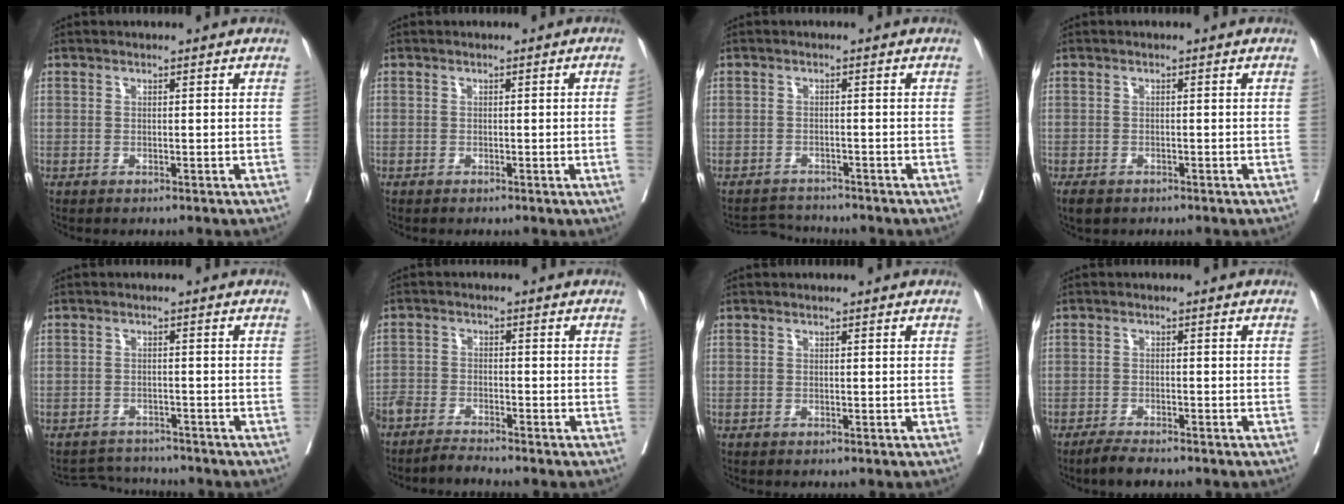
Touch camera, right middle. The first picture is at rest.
{"total": 1.5, "force": [-0.3, -0.6, 1.4], "torque": [-0.017, -0.002, -0.003]}
{"total": 3.1, "force": [-3.0, 0.2, -0.8], "torque": [0.013, -0.010, -0.048]}
{"total": 3.4, "force": [-2.4, 1.5, 1.8], "torque": [-0.035, -0.010, -0.038]}
{"total": 4.1, "force": [-4.0, 0.5, -0.7], "torque": [0.010, 0.002, -0.064]}
{"total": 5.1, "force": [-4.9, -0.1, 1.5], "torque": [-0.016, -0.010, -0.088]}
{"total": 0.0}
{"total": 2.9, "force": [-2.5, 0.5, 1.4], "torque": [-0.029, -0.006, -0.044]}